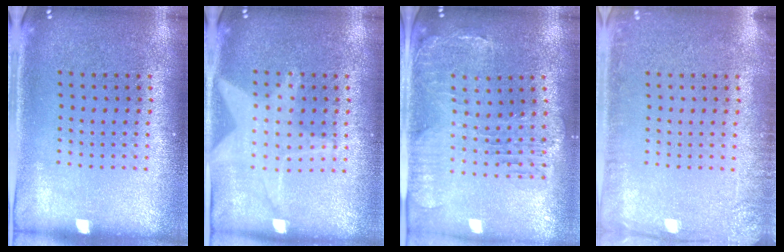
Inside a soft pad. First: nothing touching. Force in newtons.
{"total": 1.3, "press": 1.2, "slide": 0.3}
{"total": 1.2, "press": 1.1, "slide": 0.4}
{"total": 2.0, "press": 2.0, "slide": 0.3}